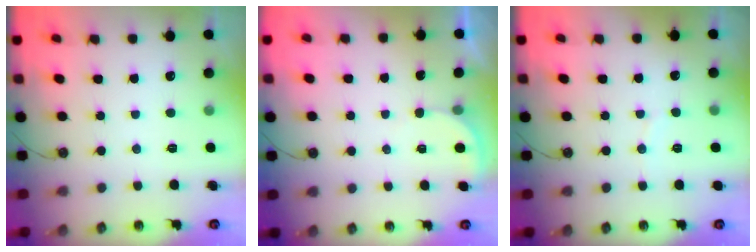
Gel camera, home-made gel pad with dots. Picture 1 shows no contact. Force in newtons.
{"total": 1.6, "press": 1.6, "slide": 0.1}
{"total": 2.8, "press": 2.8, "slide": 0.4}